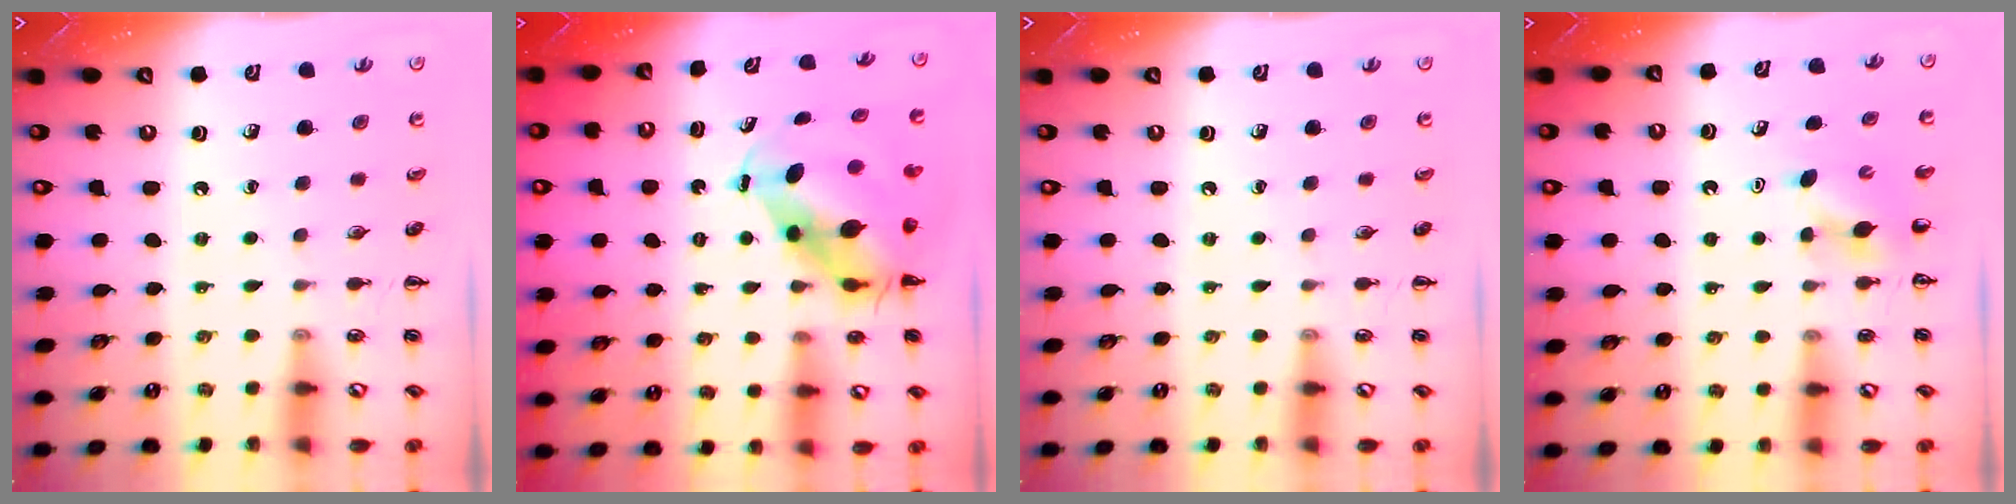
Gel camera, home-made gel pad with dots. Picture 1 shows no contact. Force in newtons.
{"total": 8.2, "press": 8.0, "slide": 1.9}
{"total": 0.0}
{"total": 3.9, "press": 3.7, "slide": 1.0}